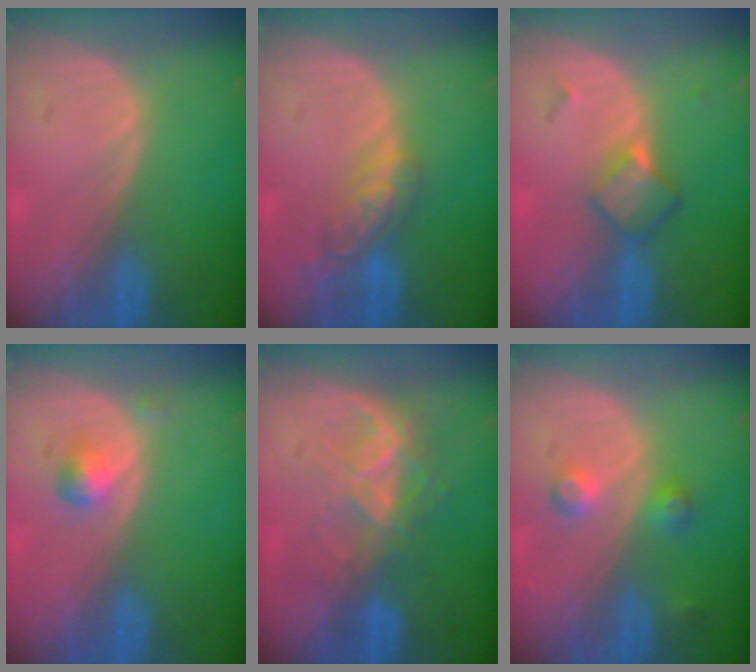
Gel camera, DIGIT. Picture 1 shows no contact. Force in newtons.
{"total": 5.7, "press": 5.0, "slide": 2.6}
{"total": 4.8, "press": 4.2, "slide": 2.4}
{"total": 2.2, "press": 2.2, "slide": 0.2}
{"total": 6.7, "press": 6.0, "slide": 3.0}
{"total": 3.5, "press": 3.4, "slide": 0.7}